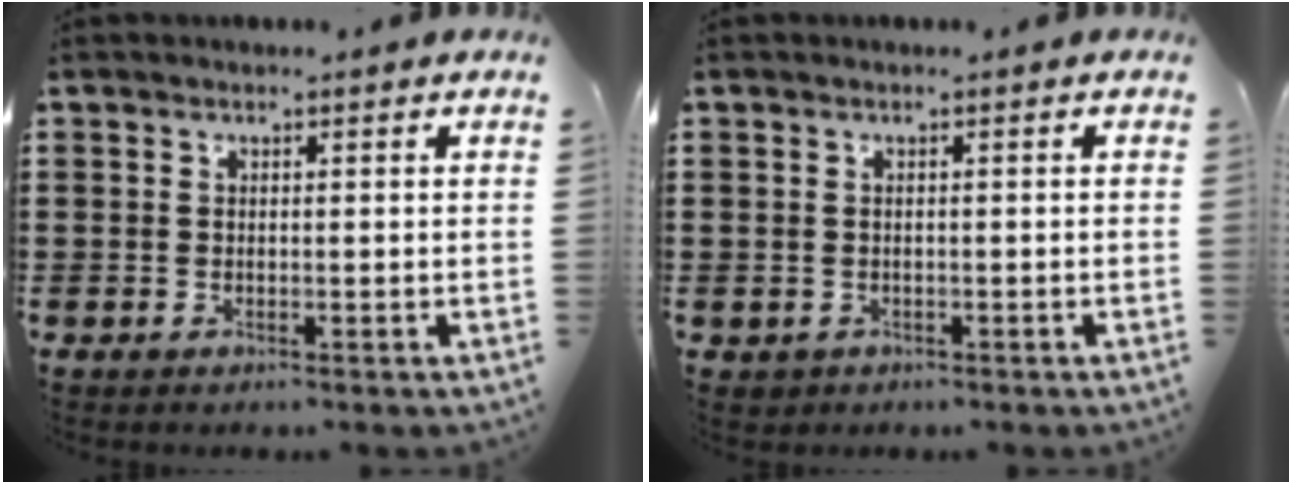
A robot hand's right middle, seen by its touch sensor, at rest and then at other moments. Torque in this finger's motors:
{"motor_torque": [0.06, -0.06, 0.00, 0.00]}